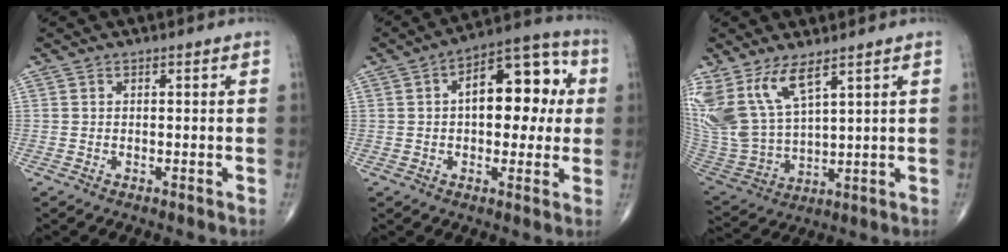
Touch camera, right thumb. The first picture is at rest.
{"total": 15.4, "force": [2.3, 8.2, 12.9], "torque": [-0.148, 0.029, 0.027]}
{"total": 14.3, "force": [8.1, 5.8, 10.2], "torque": [-0.218, -0.037, 0.184]}